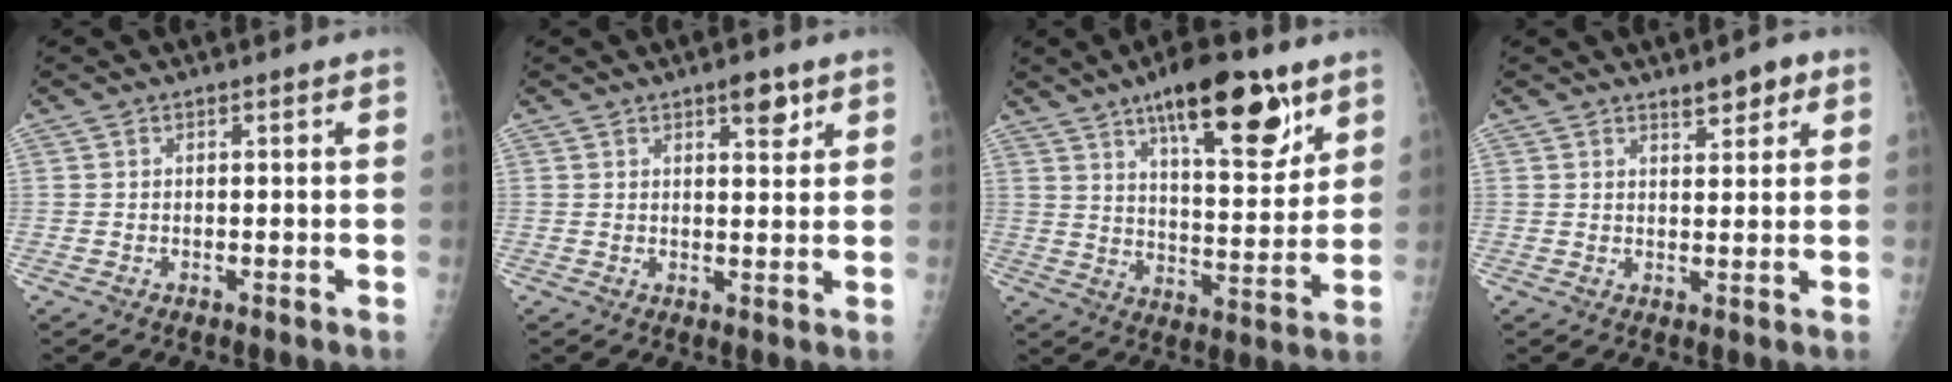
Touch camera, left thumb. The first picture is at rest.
{"total": 3.9, "force": [2.5, 1.6, 2.6], "torque": [-0.022, -0.013, 0.034]}
{"total": 18.5, "force": [11.0, 6.5, 13.4], "torque": [-0.163, -0.057, 0.172]}
{"total": 3.8, "force": [2.6, 1.5, 2.4], "torque": [-0.021, -0.015, 0.037]}